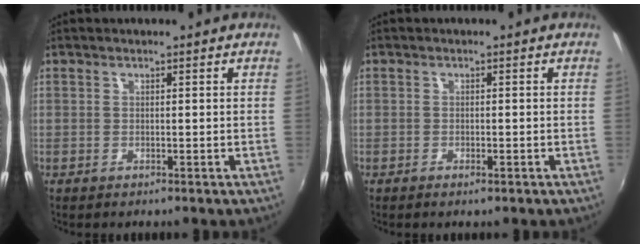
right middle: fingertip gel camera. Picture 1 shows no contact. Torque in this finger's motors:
{"motor_torque": [0.25, -0.04, 0.03, 0.00]}